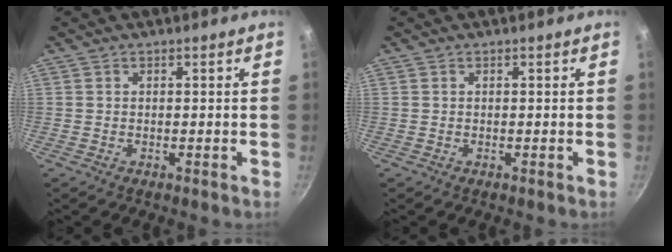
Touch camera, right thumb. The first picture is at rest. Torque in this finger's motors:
{"motor_torque": [-0.39, 0.09, 0.13, -0.12, 0.00]}